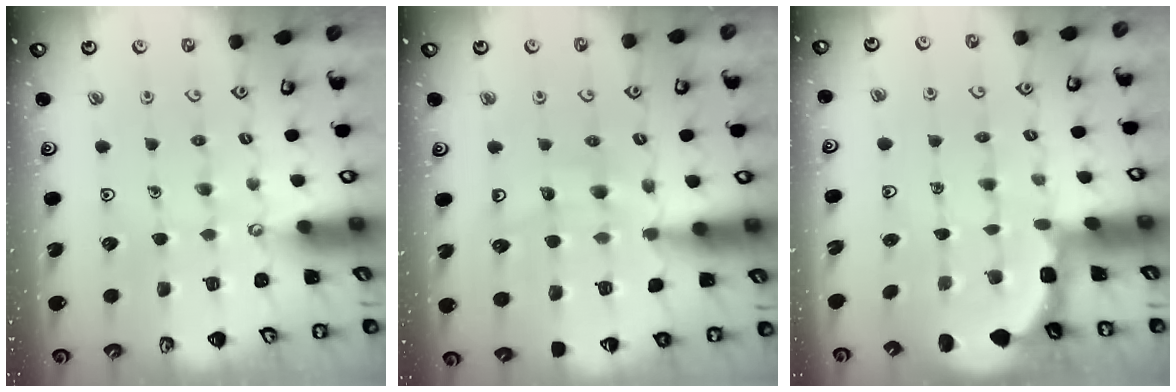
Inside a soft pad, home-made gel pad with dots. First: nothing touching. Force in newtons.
{"total": 10.9, "press": 10.8, "slide": 1.5}
{"total": 1.9, "press": 1.8, "slide": 0.4}